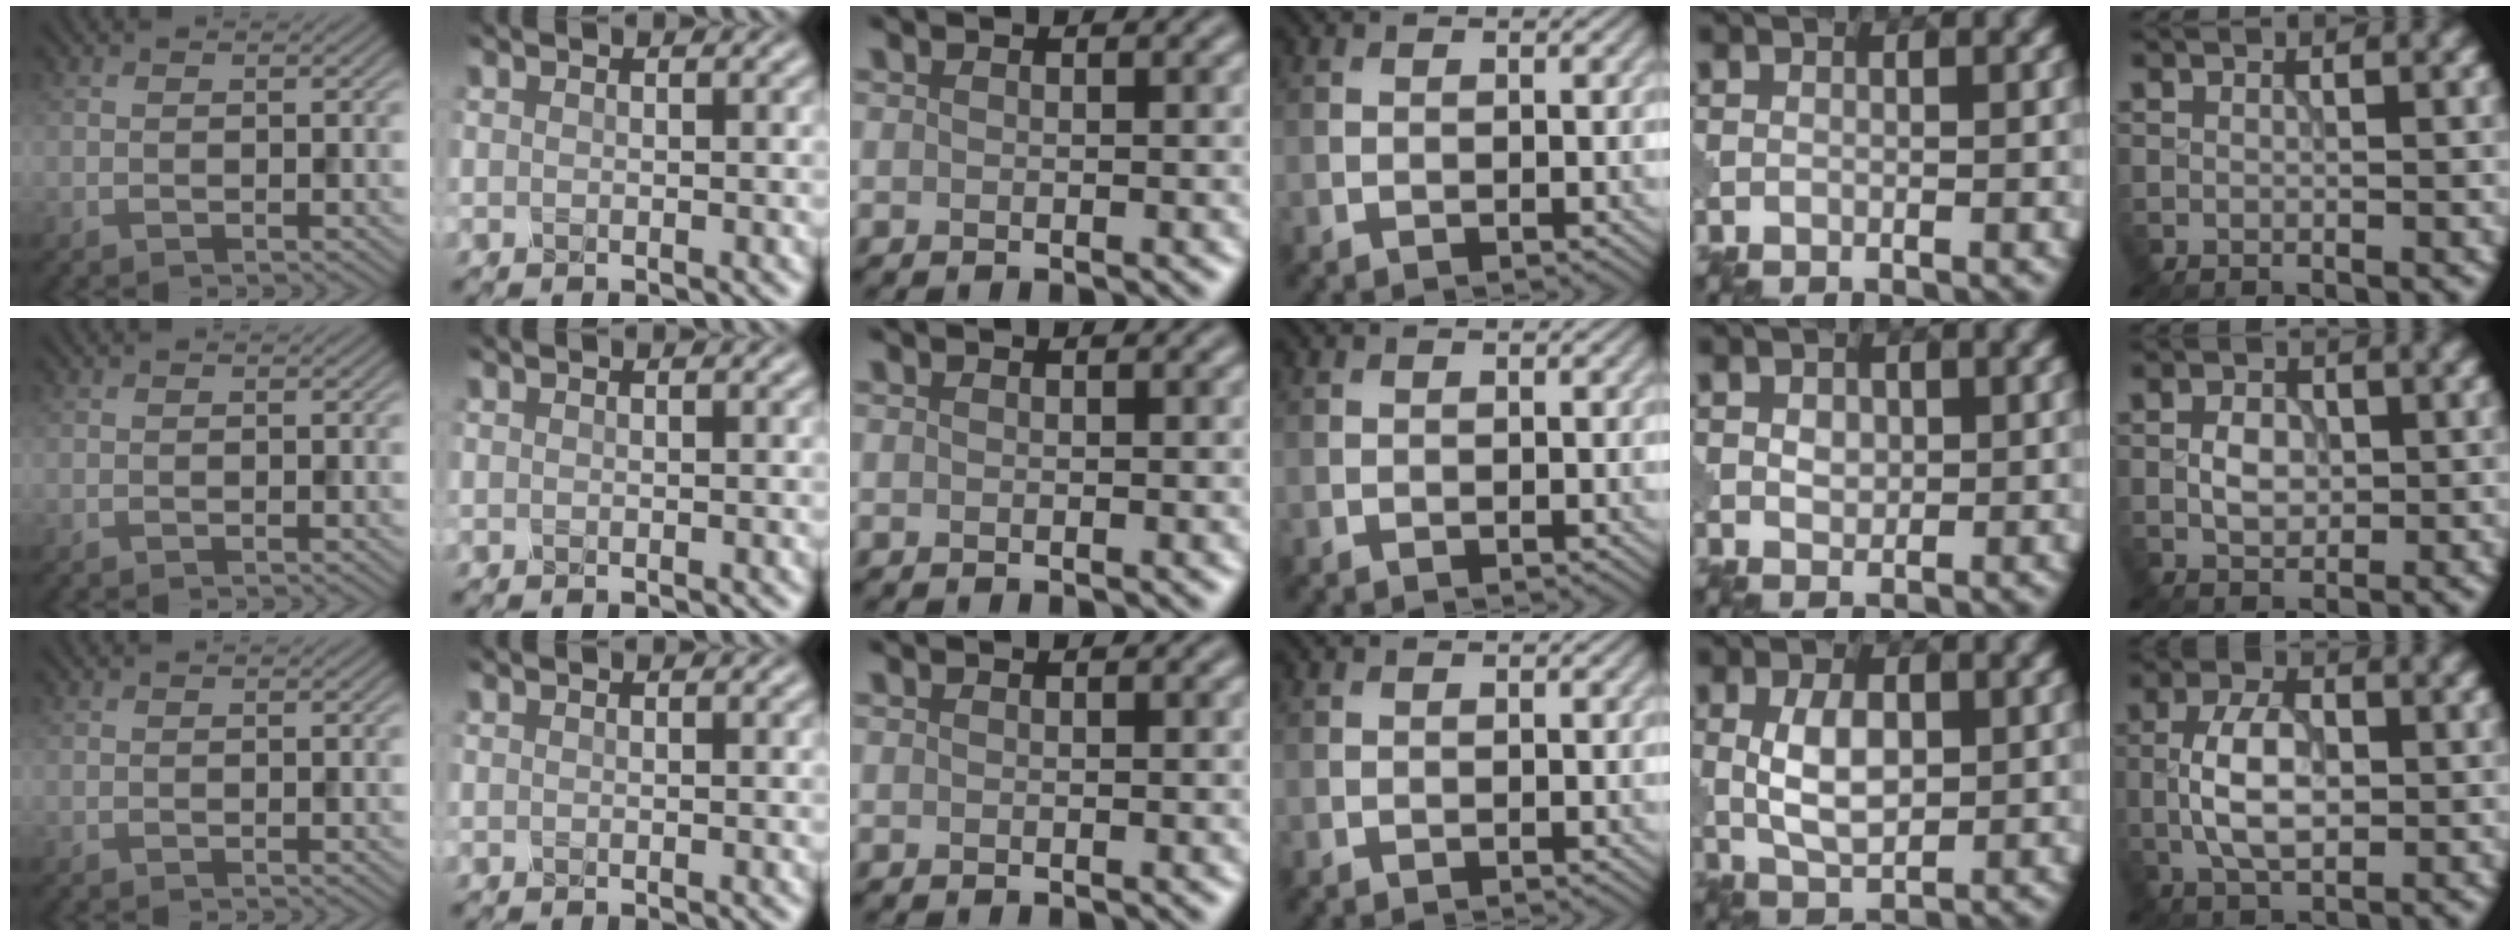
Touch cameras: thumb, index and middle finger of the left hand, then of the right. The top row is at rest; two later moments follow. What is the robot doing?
{"motion": "close", "object": "eyeshadow palette"}